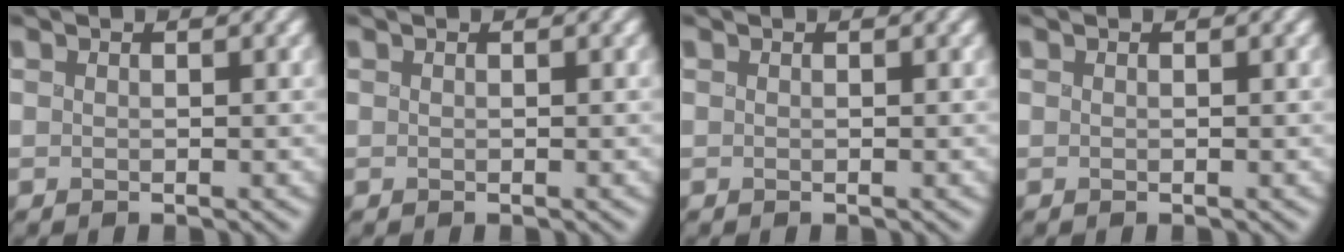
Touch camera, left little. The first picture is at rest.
{"total": 0.0}
{"total": 0.0}
{"total": 0.0}